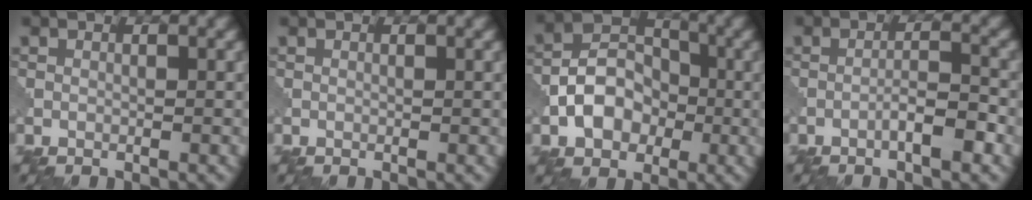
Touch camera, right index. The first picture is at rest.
{"total": 0.0}
{"total": 5.6, "force": [-1.7, 4.2, 3.4], "torque": [-0.051, 0.007, -0.034]}
{"total": 3.1, "force": [-1.6, 0.5, 2.6], "torque": [-0.043, 0.011, -0.030]}